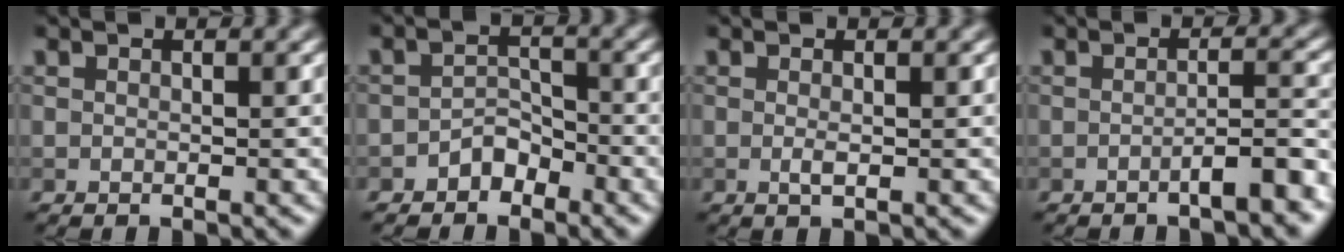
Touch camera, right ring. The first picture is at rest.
{"total": 2.0, "force": [-1.4, 1.2, 0.6], "torque": [-0.006, 0.010, -0.027]}
{"total": 0.8, "force": [0.0, 0.2, 0.8], "torque": [-0.017, -0.003, -0.001]}
{"total": 3.3, "force": [-1.7, 0.6, 2.8], "torque": [-0.038, 0.014, -0.033]}